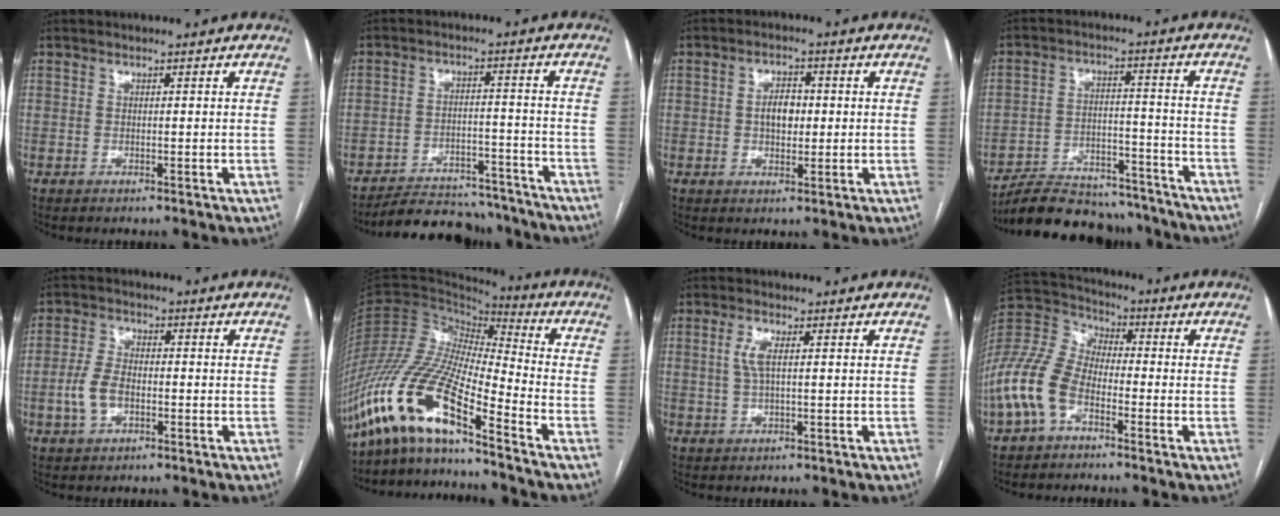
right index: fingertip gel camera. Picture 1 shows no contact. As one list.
[{"total": 13.8, "force": [-12.8, 4.2, 2.9], "torque": [-0.035, 0.015, -0.178]}, {"total": 4.3, "force": [0.1, 2.5, 3.5], "torque": [-0.061, 0.009, 0.005]}, {"total": 17.3, "force": [-15.8, 5.1, 4.7], "torque": [-0.086, 0.014, -0.234]}, {"total": 5.5, "force": [-1.5, 3.2, 4.3], "torque": [-0.101, 0.011, -0.027]}, {"total": 15.8, "force": [-11.5, 1.7, 10.7], "torque": [-0.224, -0.003, -0.219]}, {"total": 3.0, "force": [0.6, 0.8, 2.8], "torque": [-0.064, 0.003, 0.012]}, {"total": 12.0, "force": [-5.1, 6.8, 8.4], "torque": [-0.215, 0.023, -0.108]}]